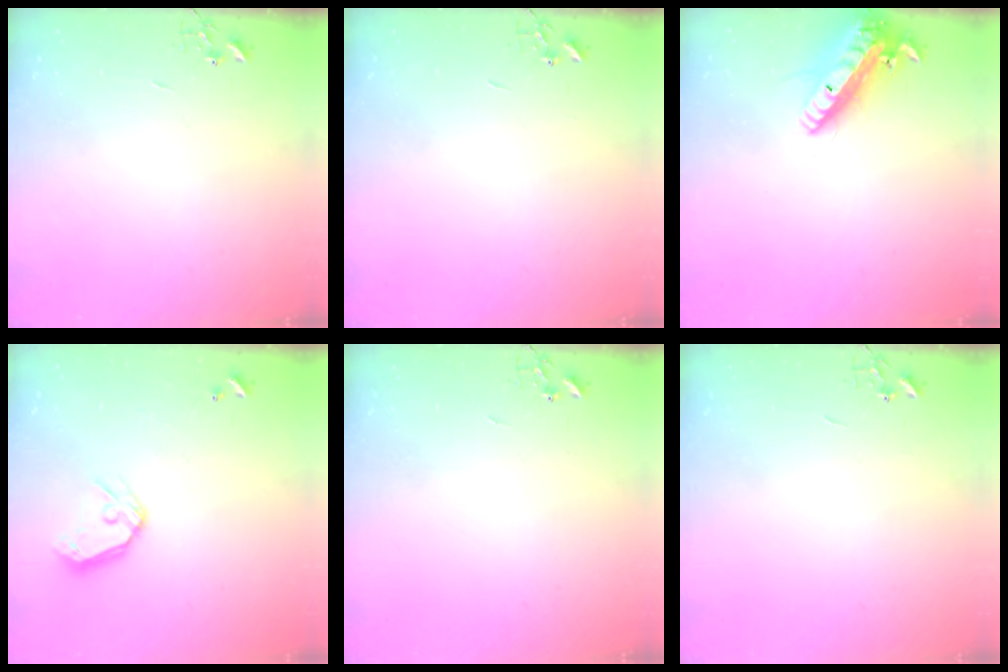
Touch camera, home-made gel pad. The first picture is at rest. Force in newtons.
{"total": 0.0}
{"total": 17.1, "press": 16.8, "slide": 3.3}
{"total": 10.4, "press": 10.2, "slide": 1.6}
{"total": 0.0}
{"total": 0.0}